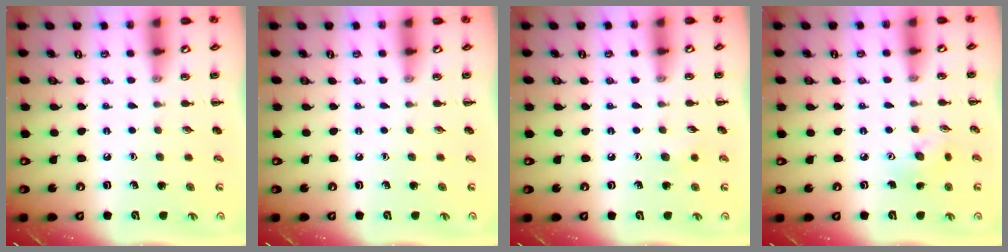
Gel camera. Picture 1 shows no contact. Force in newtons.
{"total": 0.0}
{"total": 4.5, "press": 4.4, "slide": 0.9}
{"total": 3.9, "press": 3.8, "slide": 0.7}